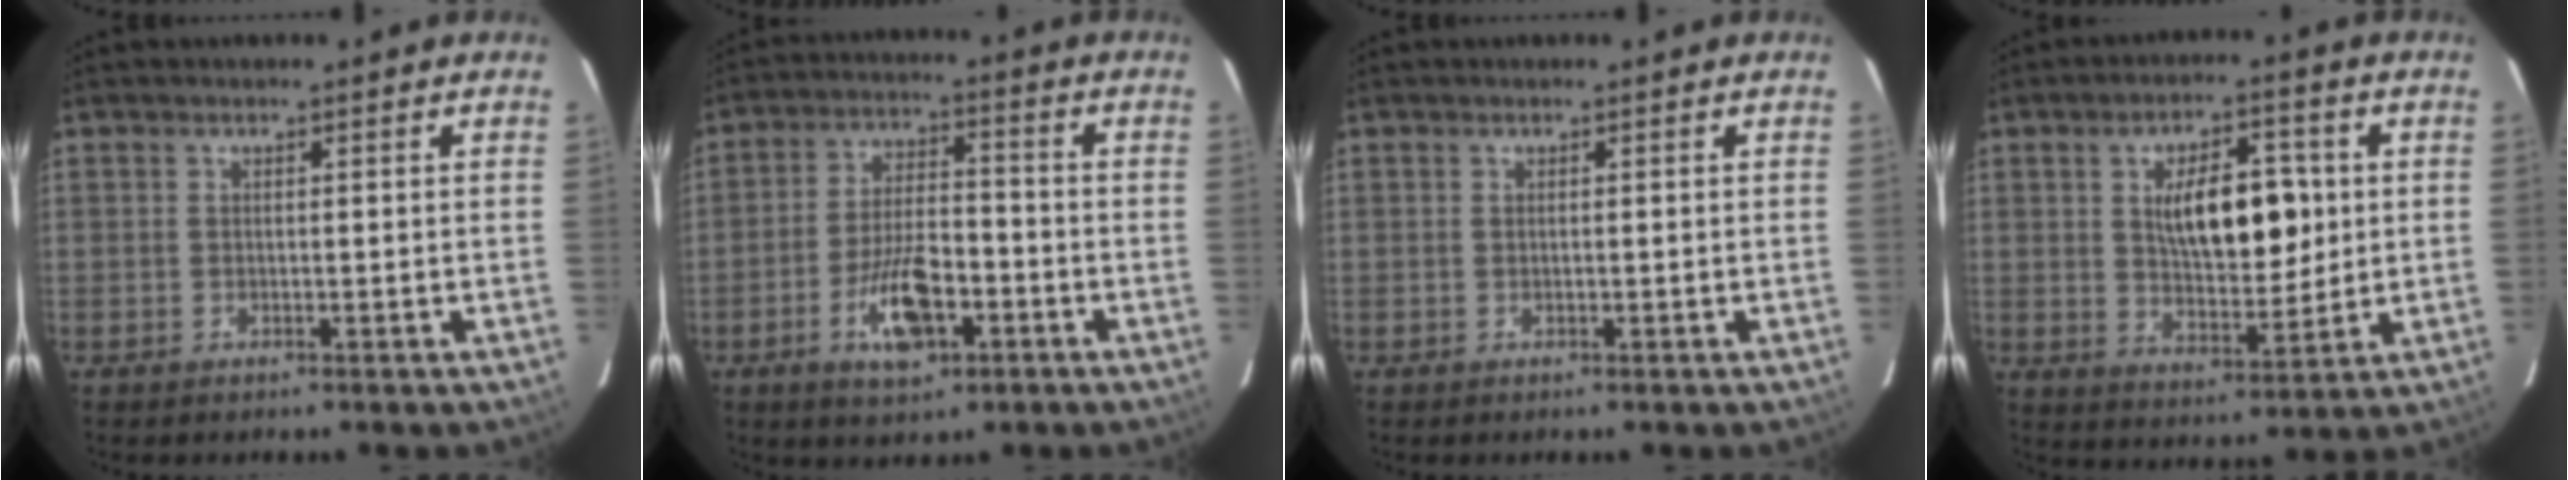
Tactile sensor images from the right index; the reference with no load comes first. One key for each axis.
{"total": 9.5, "fx": -4.0, "fy": 3.6, "fz": 7.8, "tx": -0.151, "ty": 0.003, "tz": -0.068}
{"total": 0.0}
{"total": 11.0, "fx": 2.0, "fy": 4.6, "fz": 9.8, "tx": -0.161, "ty": 0.009, "tz": 0.038}